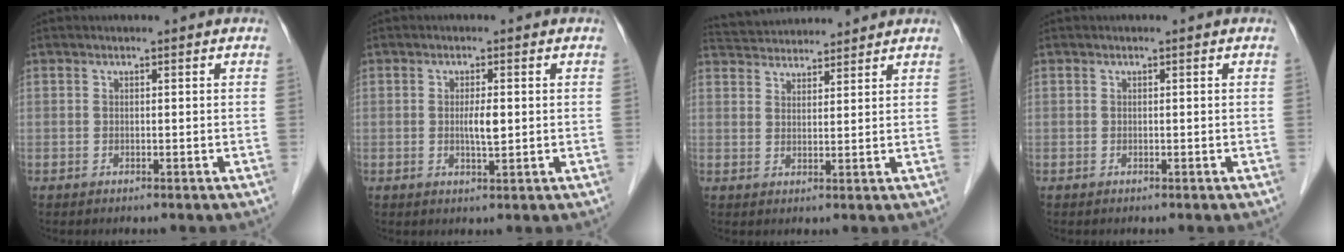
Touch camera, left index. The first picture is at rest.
{"total": 2.5, "force": [-0.1, 0.4, 2.4], "torque": [-0.045, -0.006, -0.001]}
{"total": 9.3, "force": [9.0, 1.6, 2.0], "torque": [-0.037, 0.031, 0.140]}
{"total": 0.0}